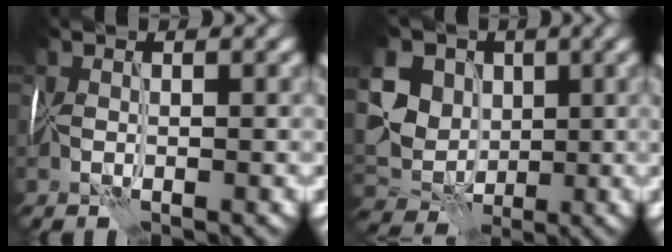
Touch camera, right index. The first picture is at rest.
{"total": 10.8, "force": [3.0, 9.2, 4.9], "torque": [-0.101, 0.025, 0.037]}